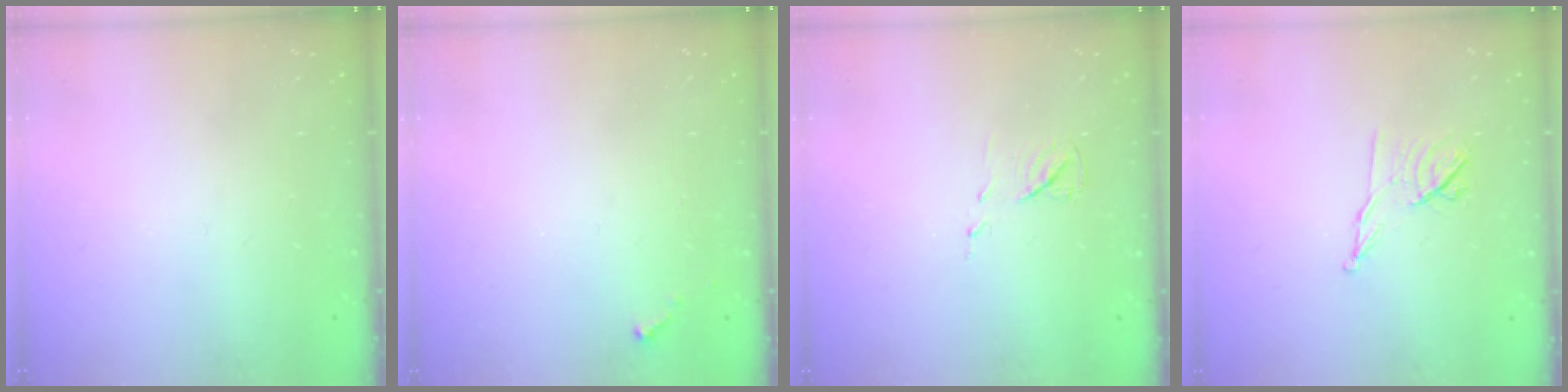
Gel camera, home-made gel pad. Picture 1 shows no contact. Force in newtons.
{"total": 2.8, "press": 2.8, "slide": 0.1}
{"total": 5.8, "press": 5.8, "slide": 0.5}
{"total": 8.1, "press": 8.0, "slide": 1.3}